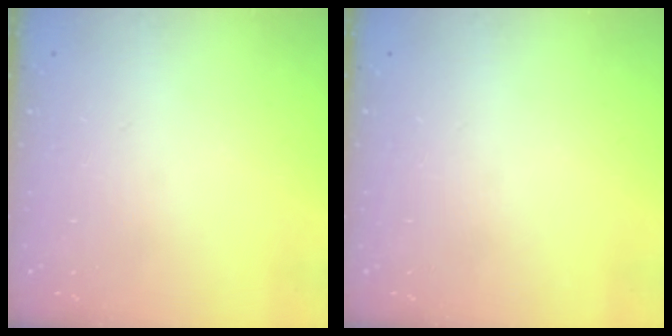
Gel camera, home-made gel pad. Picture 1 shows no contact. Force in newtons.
{"total": 0.0}